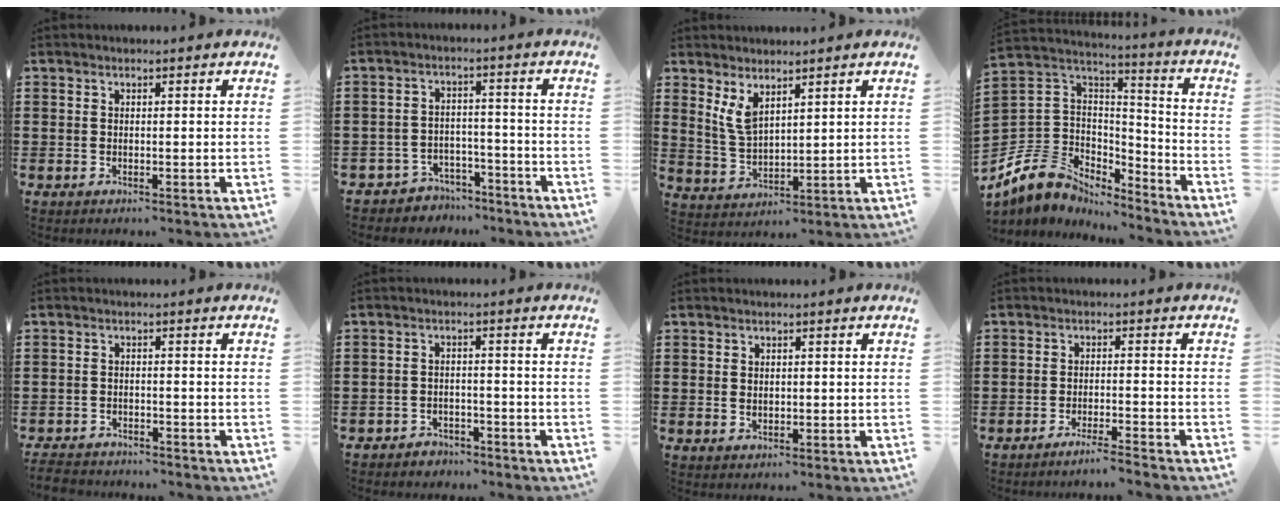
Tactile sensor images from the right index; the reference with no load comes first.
{"total": 4.2, "force": [-4.0, 1.3, 0.0], "torque": [-0.007, 0.007, -0.082]}
{"total": 4.6, "force": [2.8, 1.9, 3.1], "torque": [-0.076, -0.006, 0.050]}
{"total": 8.3, "force": [-6.1, 5.6, 0.8], "torque": [-0.067, -0.004, -0.122]}
{"total": 2.7, "force": [-2.7, 0.1, -0.1], "torque": [-0.004, -0.003, -0.058]}
{"total": 2.7, "force": [-2.6, 0.7, -0.2], "torque": [-0.004, 0.002, -0.056]}
{"total": 1.1, "force": [0.4, 0.9, 0.4], "torque": [-0.010, 0.007, 0.007]}
{"total": 3.1, "force": [-2.9, -0.6, 0.8], "torque": [-0.013, -0.005, -0.057]}